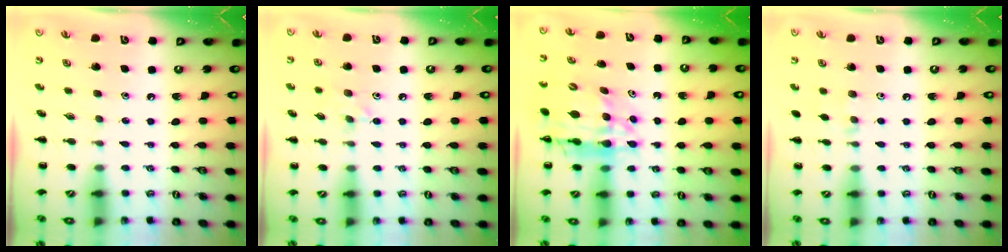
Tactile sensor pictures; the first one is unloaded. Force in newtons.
{"total": 6.1, "press": 5.8, "slide": 1.9}
{"total": 13.8, "press": 13.3, "slide": 3.7}
{"total": 3.7, "press": 3.4, "slide": 1.4}